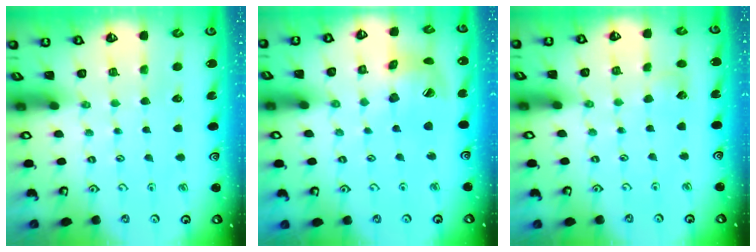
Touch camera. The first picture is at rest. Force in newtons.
{"total": 15.9, "press": 15.8, "slide": 2.3}
{"total": 4.6, "press": 4.5, "slide": 0.5}